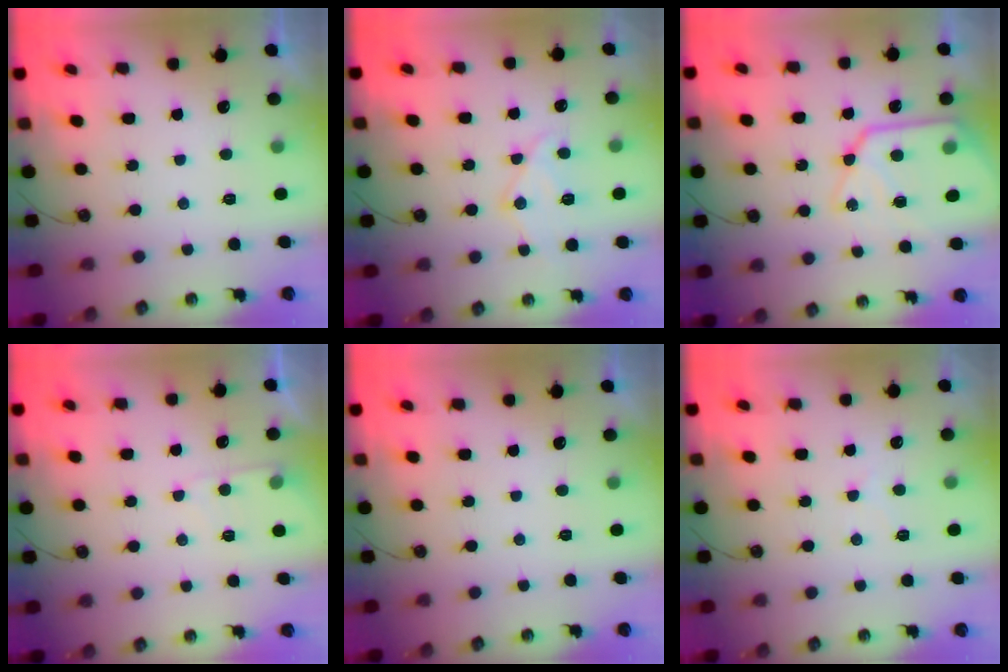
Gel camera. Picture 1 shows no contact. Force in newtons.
{"total": 12.9, "press": 12.8, "slide": 1.3}
{"total": 16.4, "press": 16.3, "slide": 1.5}
{"total": 5.0, "press": 4.9, "slide": 0.7}
{"total": 0.0}
{"total": 4.5, "press": 4.5, "slide": 0.5}